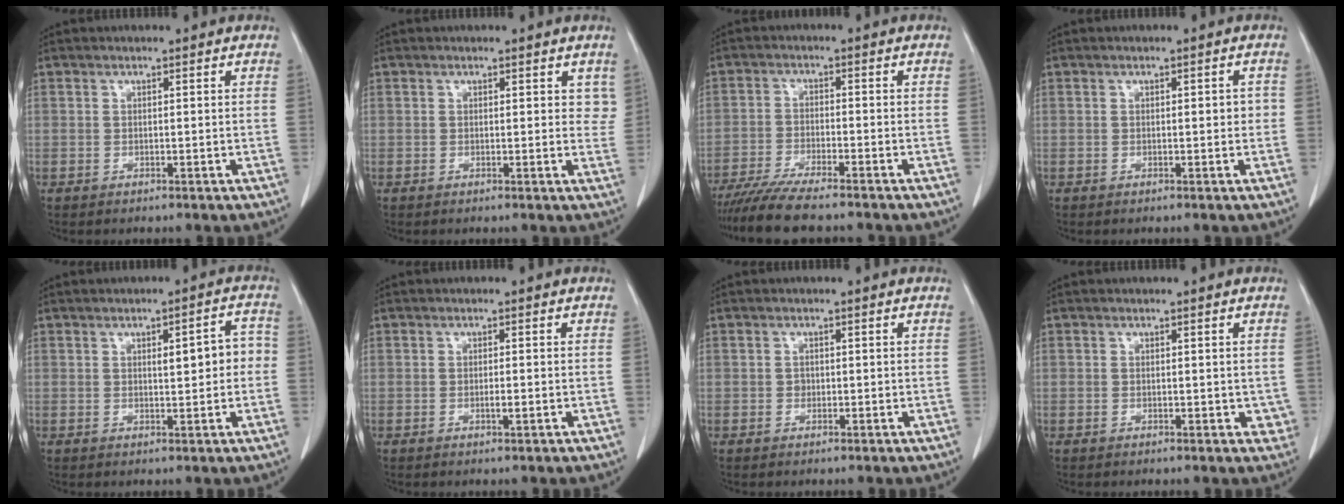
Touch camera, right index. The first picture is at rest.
{"total": 2.2, "force": [1.3, 1.4, 1.2], "torque": [0.001, -0.004, 0.011]}
{"total": 8.7, "force": [-7.6, 0.4, 4.4], "torque": [-0.068, -0.022, -0.125]}
{"total": 1.6, "force": [0.0, 0.7, 1.5], "torque": [-0.015, 0.002, -0.001]}
{"total": 4.8, "force": [0.2, 1.5, 4.6], "torque": [-0.062, 0.017, 0.004]}
{"total": 1.2, "force": [-0.3, 0.1, 1.1], "torque": [-0.022, -0.002, -0.005]}
{"total": 0.8, "force": [-0.1, 0.7, 0.3], "torque": [-0.002, 0.003, -0.002]}
{"total": 2.3, "force": [-0.1, 1.8, 1.5], "torque": [-0.001, 0.003, -0.001]}